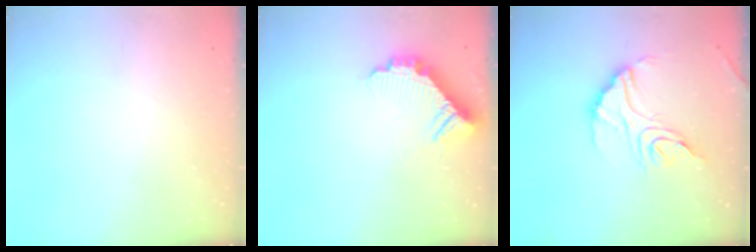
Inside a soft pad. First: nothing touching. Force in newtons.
{"total": 10.3, "press": 10.3, "slide": 0.8}
{"total": 15.7, "press": 15.6, "slide": 1.6}